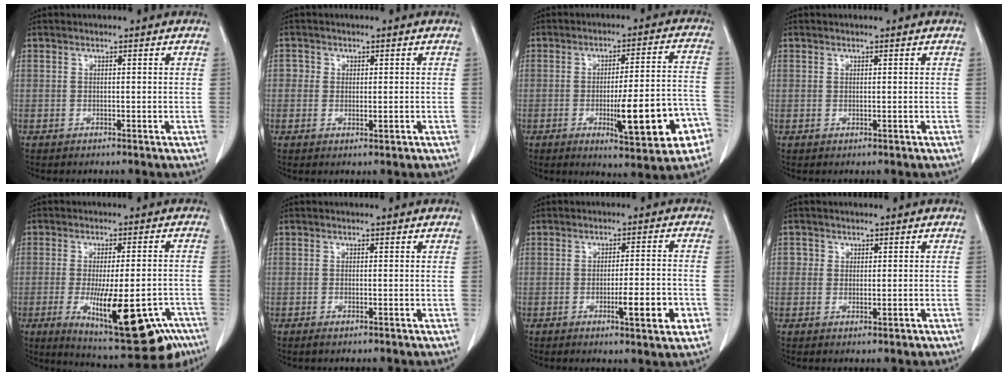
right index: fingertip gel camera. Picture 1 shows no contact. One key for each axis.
{"total": 2.3, "fx": -0.2, "fy": 1.8, "fz": 1.4, "tx": -0.015, "ty": 0.000, "tz": -0.003}
{"total": 14.6, "fx": -5.2, "fy": 2.5, "fz": 13.4, "tx": -0.179, "ty": 0.009, "tz": -0.065}
{"total": 0.0}
{"total": 19.2, "fx": -9.2, "fy": 5.1, "fz": 16.0, "tx": -0.195, "ty": -0.011, "tz": -0.121}
{"total": 0.9, "fx": -0.4, "fy": 0.3, "fz": 0.7, "tx": -0.014, "ty": -0.002, "tz": -0.006}
{"total": 7.9, "fx": -2.8, "fy": 0.8, "fz": 7.3, "tx": -0.105, "ty": -0.006, "tz": -0.037}
{"total": 1.9, "fx": -0.1, "fy": 1.6, "fz": 1.1, "tx": -0.012, "ty": -0.001, "tz": -0.001}